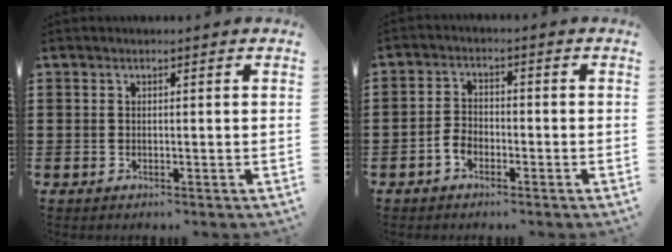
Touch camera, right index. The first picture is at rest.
{"total": 2.8, "force": [-1.7, 1.7, 1.4], "torque": [-0.036, 0.003, -0.036]}